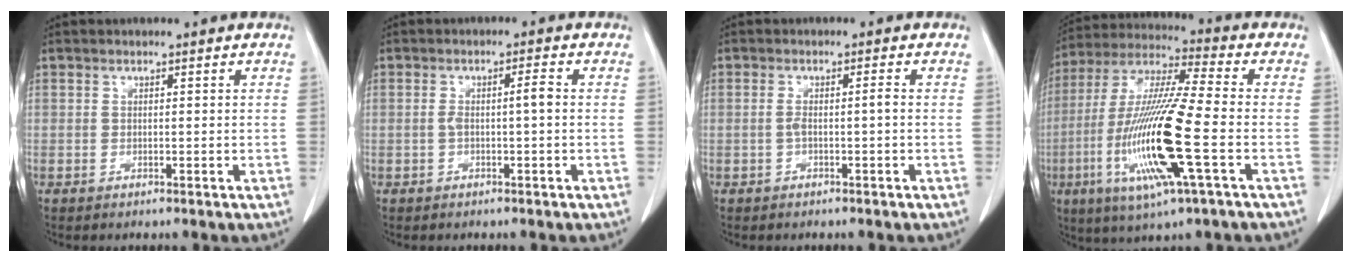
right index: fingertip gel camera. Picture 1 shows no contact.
{"total": 2.7, "force": [-0.2, 0.2, 2.7], "torque": [-0.049, 0.009, 0.000]}
{"total": 1.9, "force": [-0.5, 0.0, 1.8], "torque": [-0.034, 0.004, -0.007]}
{"total": 18.0, "force": [-4.8, 0.8, 17.4], "torque": [-0.364, -0.018, -0.091]}